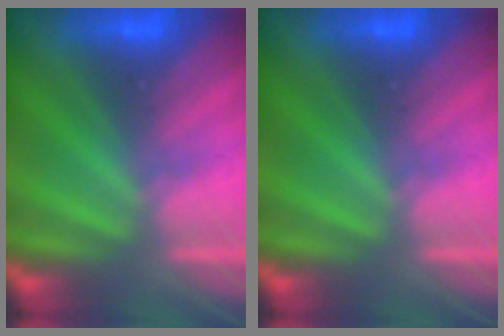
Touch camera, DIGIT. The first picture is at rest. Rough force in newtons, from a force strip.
{"total": 0.0}